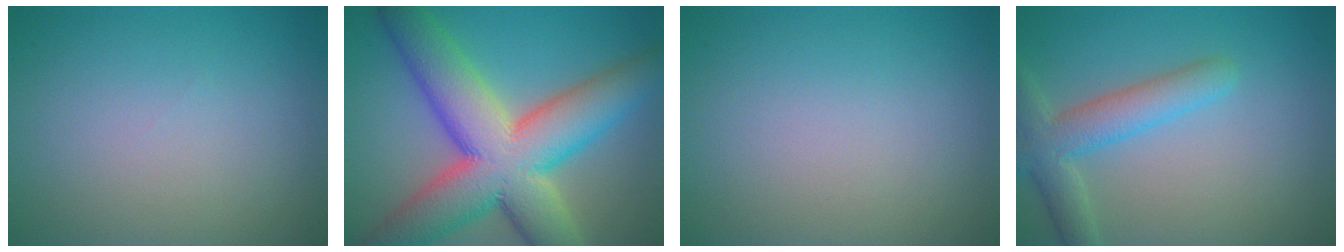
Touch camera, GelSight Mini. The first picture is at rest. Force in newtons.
{"total": 13.7, "press": 13.6, "slide": 0.7}
{"total": 0.0}
{"total": 4.3, "press": 4.3, "slide": 0.3}